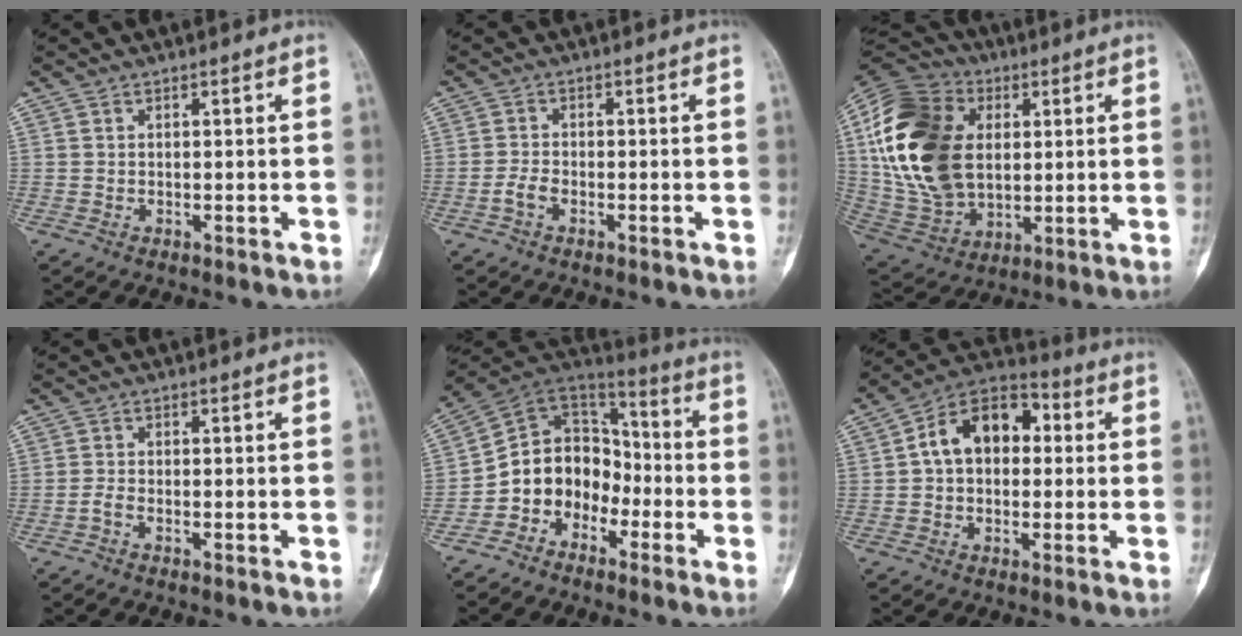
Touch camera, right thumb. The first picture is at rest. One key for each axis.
{"total": 2.3, "fx": -1.2, "fy": 1.1, "fz": 1.6, "tx": -0.036, "ty": 0.009, "tz": -0.025}
{"total": 25.4, "fx": 4.1, "fy": 17.4, "fz": 18.1, "tx": -0.357, "ty": -0.007, "tz": 0.081}
{"total": 1.3, "fx": -0.8, "fy": 0.2, "fz": 0.9, "tx": -0.024, "ty": 0.000, "tz": -0.020}
{"total": 12.8, "fx": -5.1, "fy": 10.4, "fz": 5.5, "tx": -0.050, "ty": 0.094, "tz": -0.104}
{"total": 13.2, "fx": 1.7, "fy": 8.9, "fz": 9.6, "tx": -0.128, "ty": 0.037, "tz": 0.014}